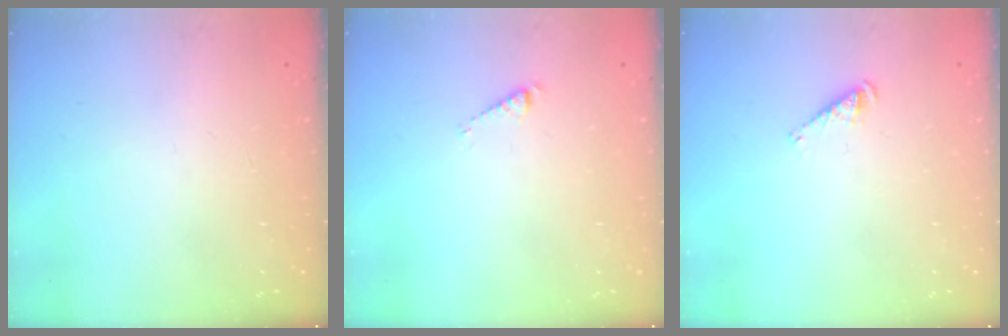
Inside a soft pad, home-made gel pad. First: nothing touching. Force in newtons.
{"total": 2.6, "press": 2.6, "slide": 0.2}
{"total": 2.9, "press": 2.9, "slide": 0.5}